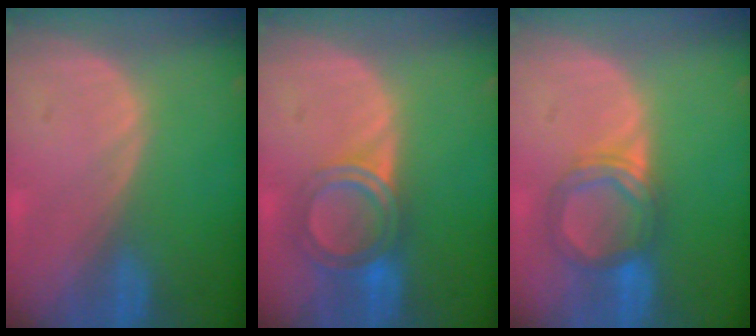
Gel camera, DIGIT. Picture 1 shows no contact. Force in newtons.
{"total": 6.0, "press": 5.3, "slide": 2.8}
{"total": 5.5, "press": 5.4, "slide": 1.4}